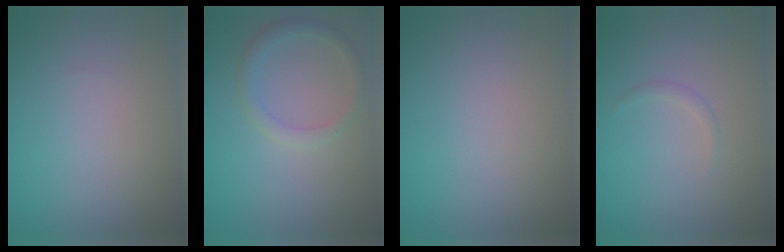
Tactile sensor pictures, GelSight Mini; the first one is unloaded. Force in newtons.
{"total": 1.8, "press": 1.8, "slide": 0.1}
{"total": 0.0}
{"total": 0.6, "press": 0.6, "slide": 0.0}